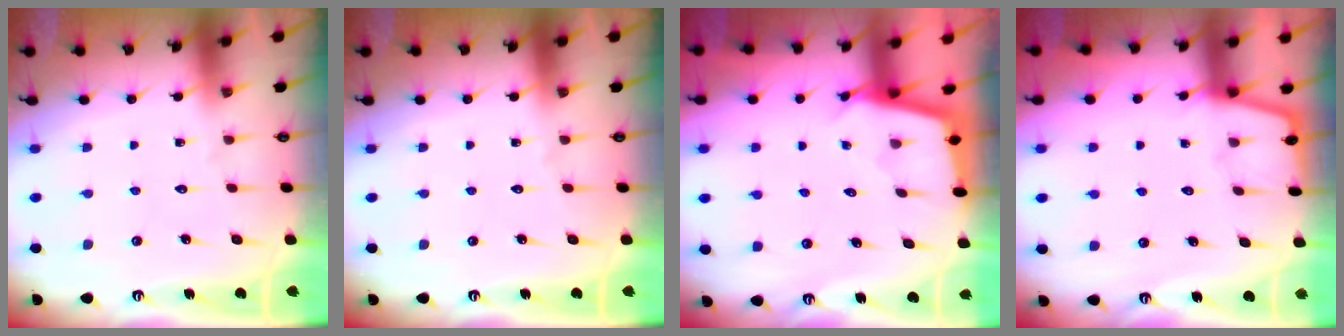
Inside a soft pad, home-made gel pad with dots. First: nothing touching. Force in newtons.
{"total": 0.0}
{"total": 2.5, "press": 2.5, "slide": 0.2}
{"total": 2.7, "press": 2.6, "slide": 0.4}